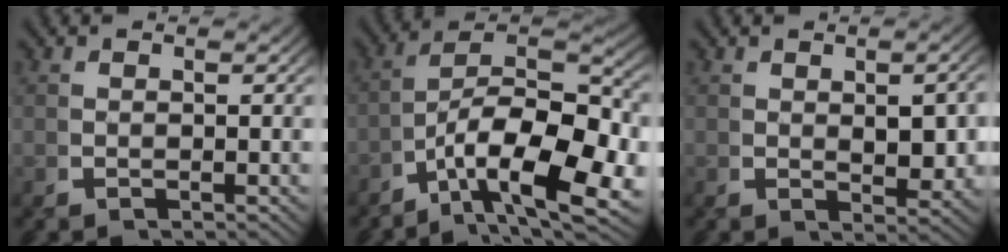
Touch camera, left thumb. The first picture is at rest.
{"total": 14.8, "force": [-2.0, 9.3, 11.3], "torque": [-0.183, -0.044, -0.019]}
{"total": 2.7, "force": [0.4, 1.2, 2.3], "torque": [-0.029, -0.007, 0.013]}